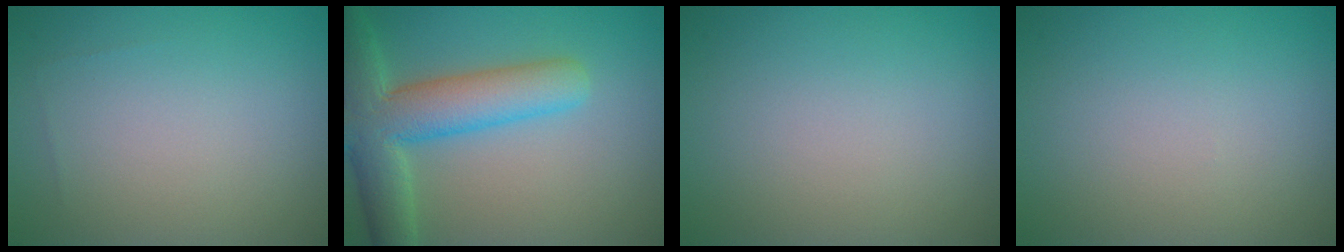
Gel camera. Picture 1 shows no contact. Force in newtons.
{"total": 8.1, "press": 8.0, "slide": 0.7}
{"total": 0.0}
{"total": 0.0}